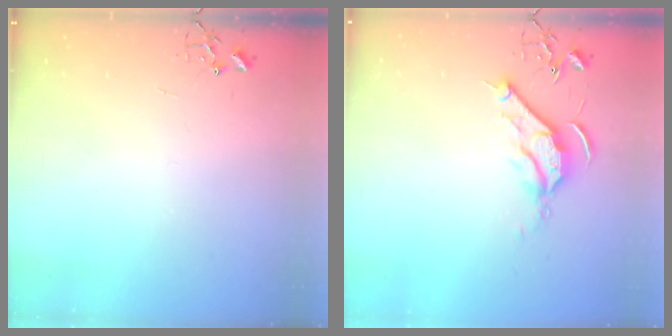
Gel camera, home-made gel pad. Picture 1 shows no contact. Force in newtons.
{"total": 9.8, "press": 9.7, "slide": 1.3}